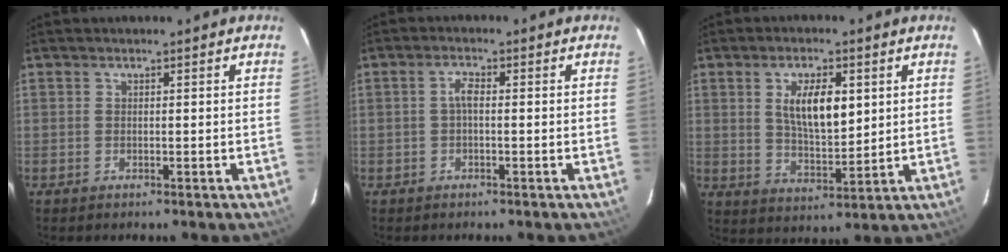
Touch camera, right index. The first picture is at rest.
{"total": 2.0, "force": [-0.2, 0.7, 1.8], "torque": [-0.037, 0.008, -0.006]}
{"total": 12.5, "force": [3.5, 4.5, 11.1], "torque": [-0.201, 0.002, 0.069]}